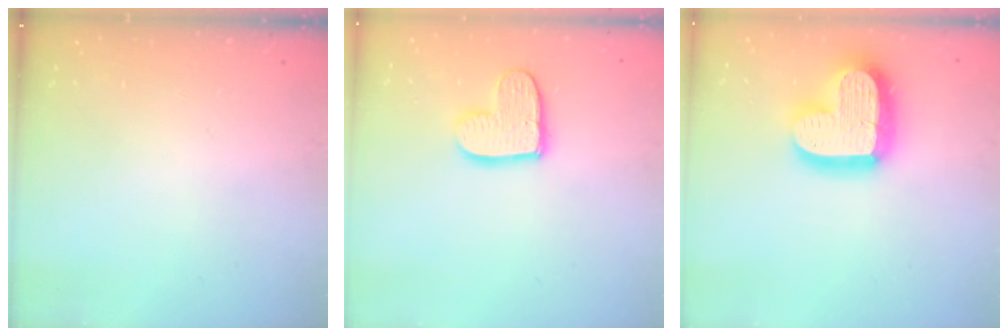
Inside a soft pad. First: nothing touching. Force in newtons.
{"total": 12.1, "press": 12.0, "slide": 0.9}
{"total": 20.7, "press": 20.7, "slide": 1.7}